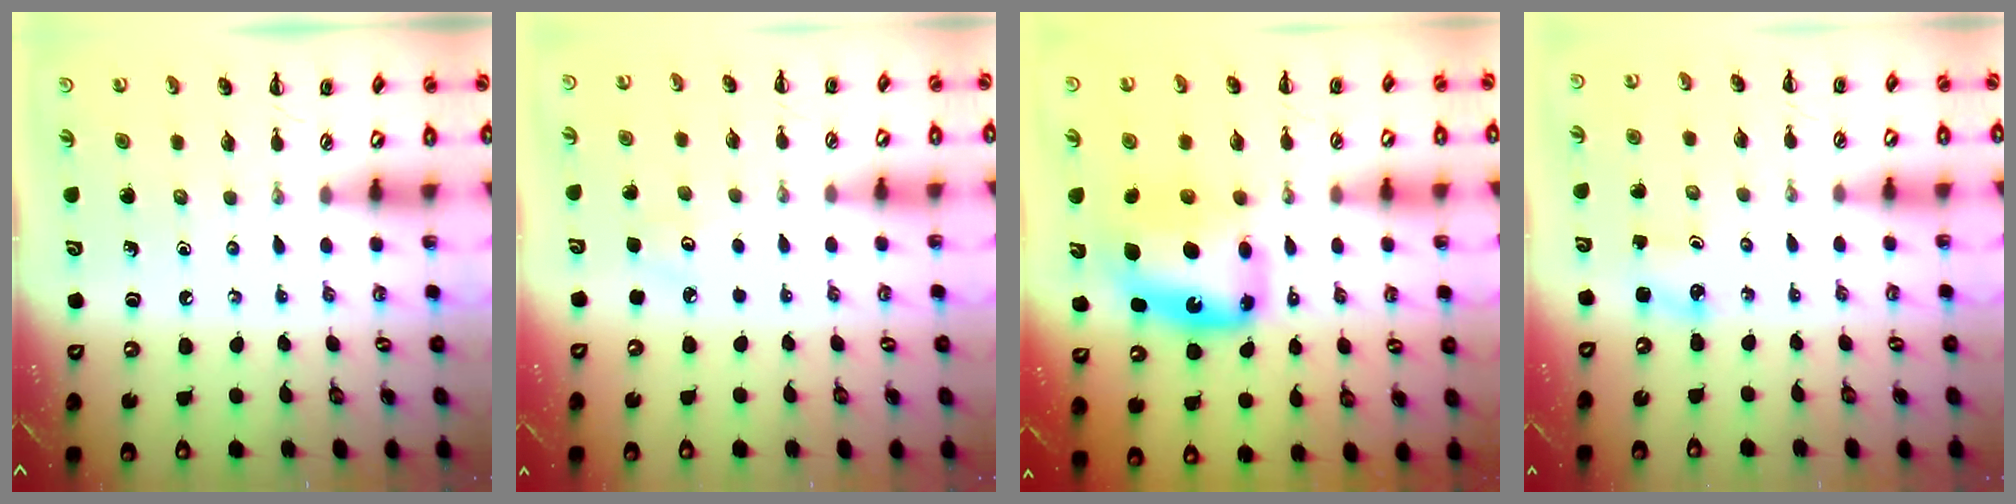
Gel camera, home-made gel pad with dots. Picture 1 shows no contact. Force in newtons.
{"total": 3.3, "press": 3.3, "slide": 0.8}
{"total": 11.5, "press": 11.0, "slide": 3.1}
{"total": 1.4, "press": 1.4, "slide": 0.3}